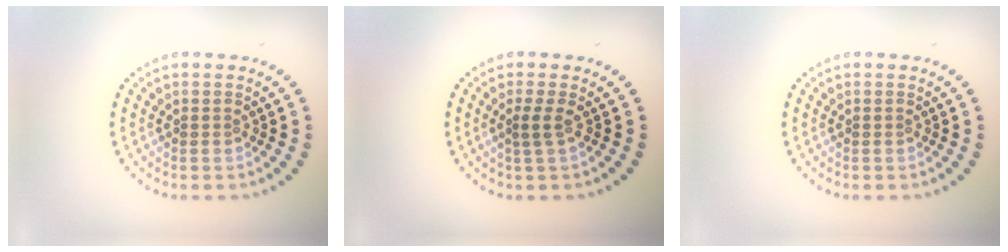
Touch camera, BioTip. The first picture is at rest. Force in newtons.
{"total": 1.1, "press": 0.8, "slide": 0.7}
{"total": 0.0}